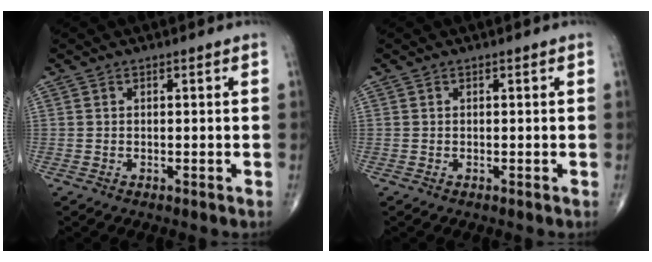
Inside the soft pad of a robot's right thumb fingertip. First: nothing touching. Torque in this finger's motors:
{"motor_torque": [0.00, 0.00, 0.00, 0.01, 0.00]}